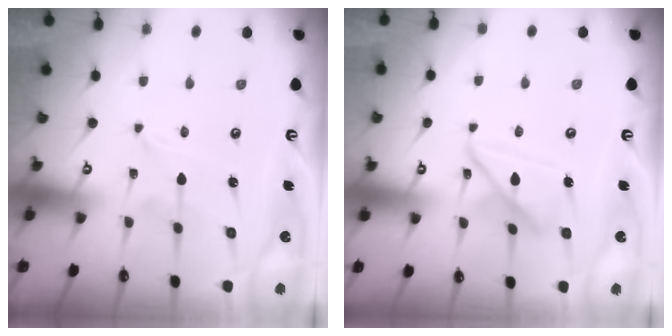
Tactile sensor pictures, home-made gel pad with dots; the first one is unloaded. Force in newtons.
{"total": 13.2, "press": 13.1, "slide": 1.2}